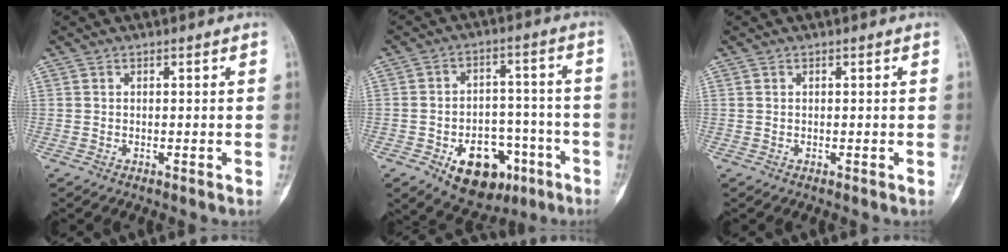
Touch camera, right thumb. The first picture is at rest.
{"total": 14.4, "force": [-6.6, 9.5, 8.5], "torque": [-0.084, 0.044, -0.085]}
{"total": 0.0}